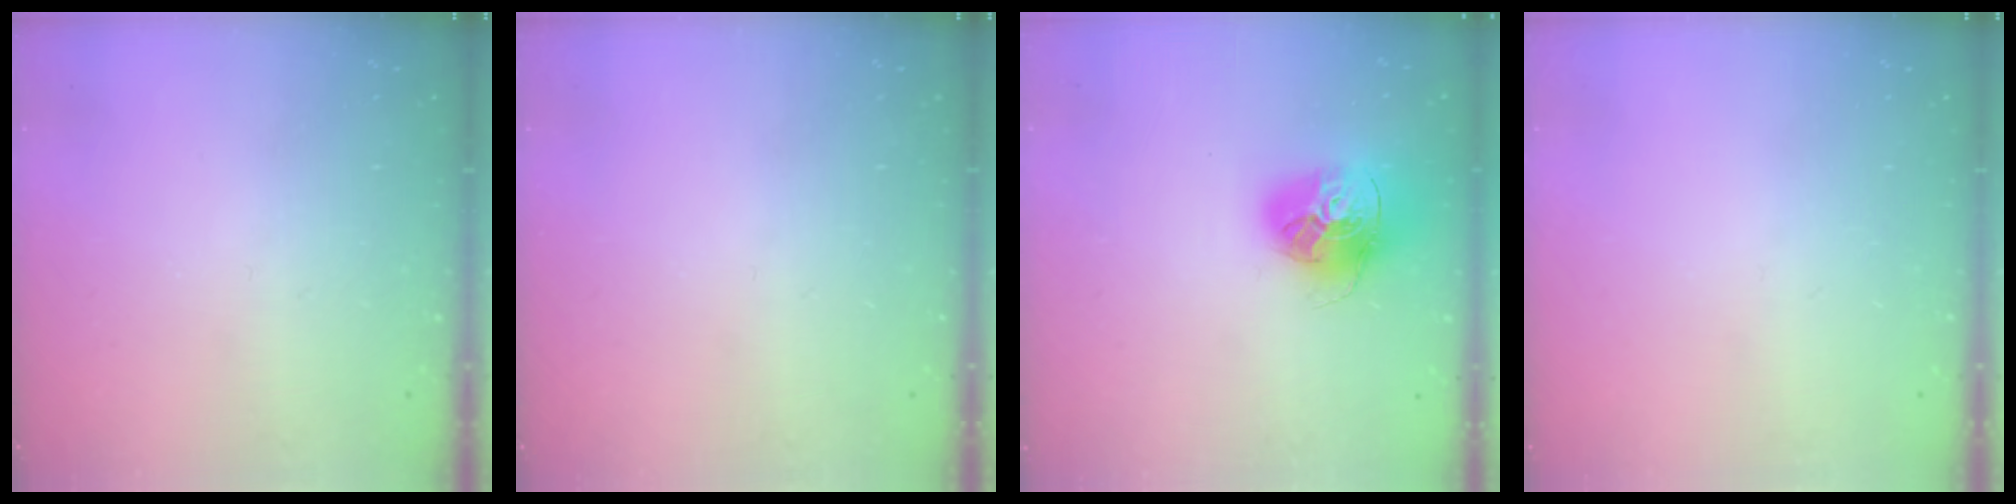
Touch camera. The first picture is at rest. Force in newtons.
{"total": 0.0}
{"total": 16.8, "press": 16.7, "slide": 1.9}
{"total": 0.0}